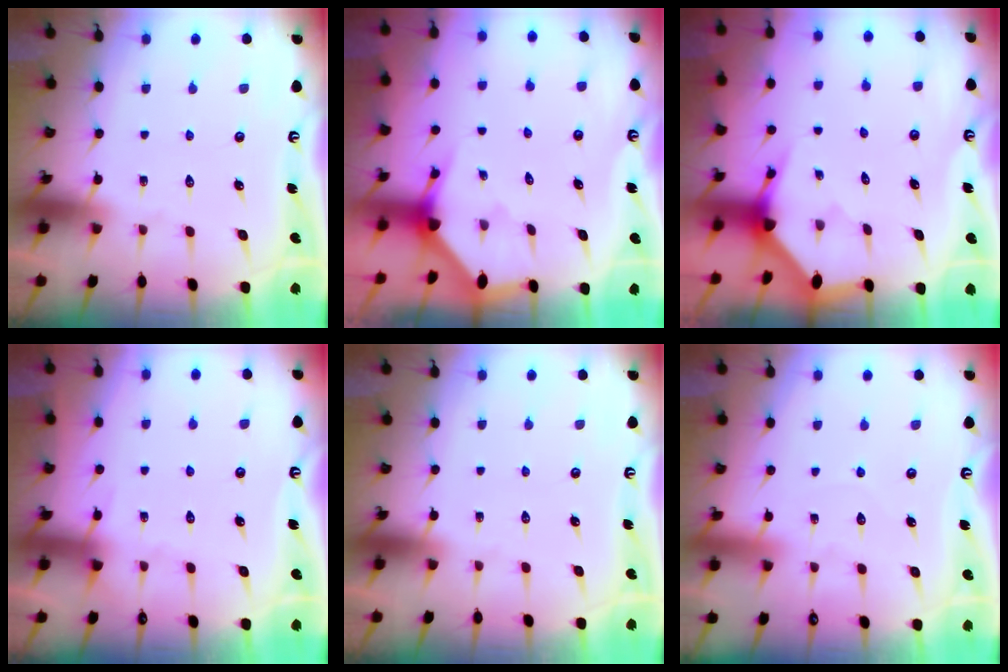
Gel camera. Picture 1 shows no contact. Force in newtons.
{"total": 2.2, "press": 2.2, "slide": 0.2}
{"total": 3.3, "press": 3.3, "slide": 0.3}
{"total": 1.9, "press": 1.9, "slide": 0.3}
{"total": 0.0}
{"total": 2.9, "press": 2.9, "slide": 0.2}